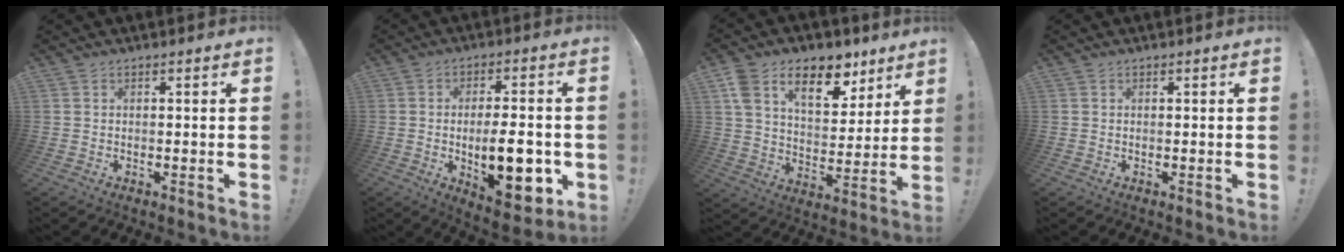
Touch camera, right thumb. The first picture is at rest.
{"total": 16.6, "force": [-3.4, 7.1, 14.6], "torque": [-0.203, 0.000, -0.049]}
{"total": 16.9, "force": [9.6, 9.2, 10.4], "torque": [-0.164, -0.041, 0.169]}
{"total": 0.0}